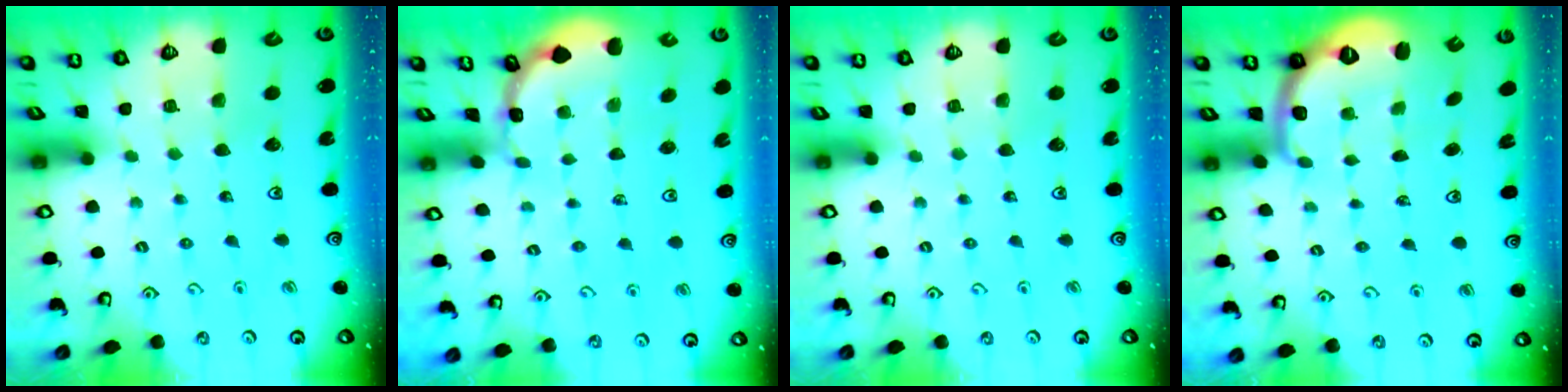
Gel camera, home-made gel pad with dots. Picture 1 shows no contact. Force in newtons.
{"total": 1.1, "press": 1.1, "slide": 0.2}
{"total": 0.0}
{"total": 2.5, "press": 2.0, "slide": 1.6}